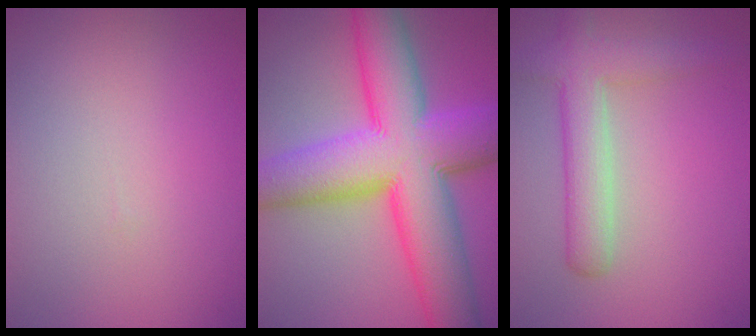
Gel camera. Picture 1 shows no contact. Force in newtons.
{"total": 14.2, "press": 14.2, "slide": 0.2}
{"total": 4.3, "press": 4.3, "slide": 0.3}